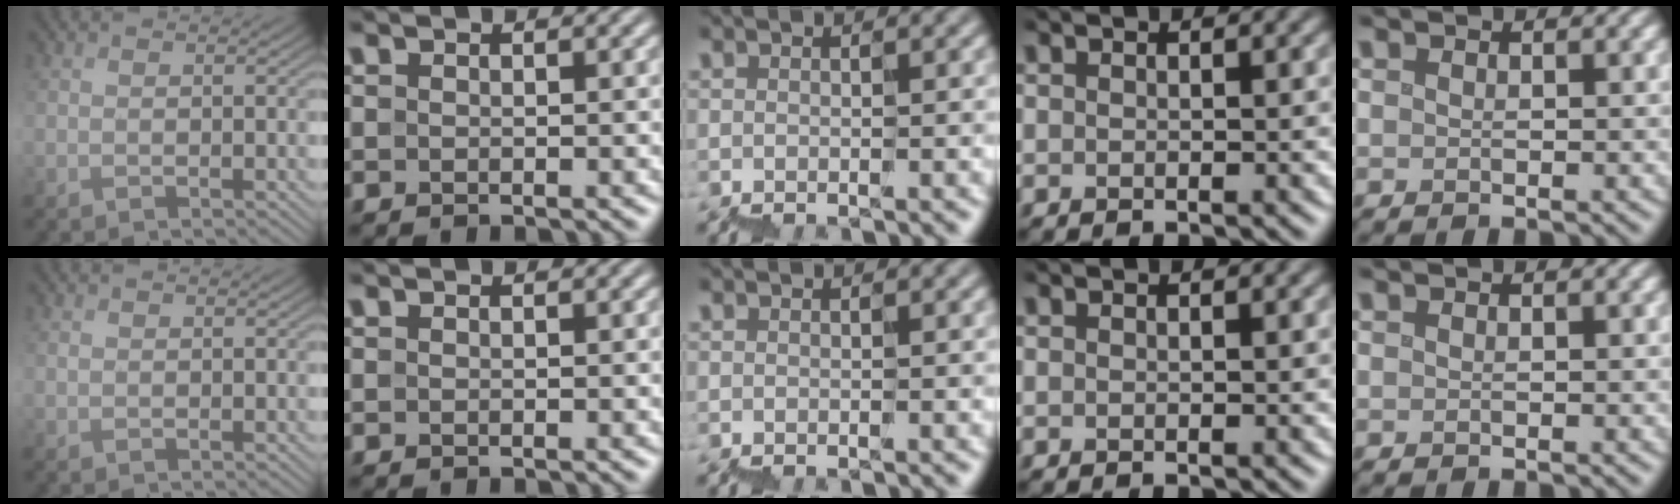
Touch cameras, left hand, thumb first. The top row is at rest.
{"thumb": {"total": 0.6, "force": [0.6, 0.0, -0.1], "torque": [0.003, 0.003, 0.010]}}